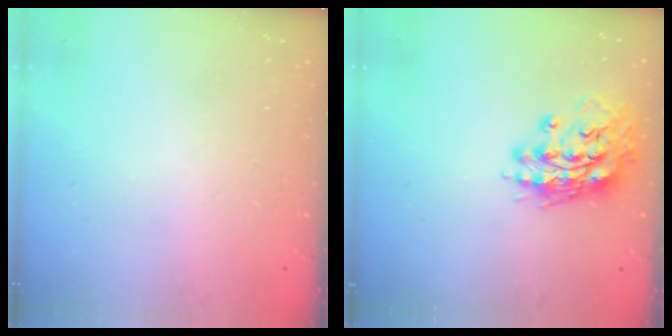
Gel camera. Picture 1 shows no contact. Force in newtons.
{"total": 13.2, "press": 13.1, "slide": 1.9}